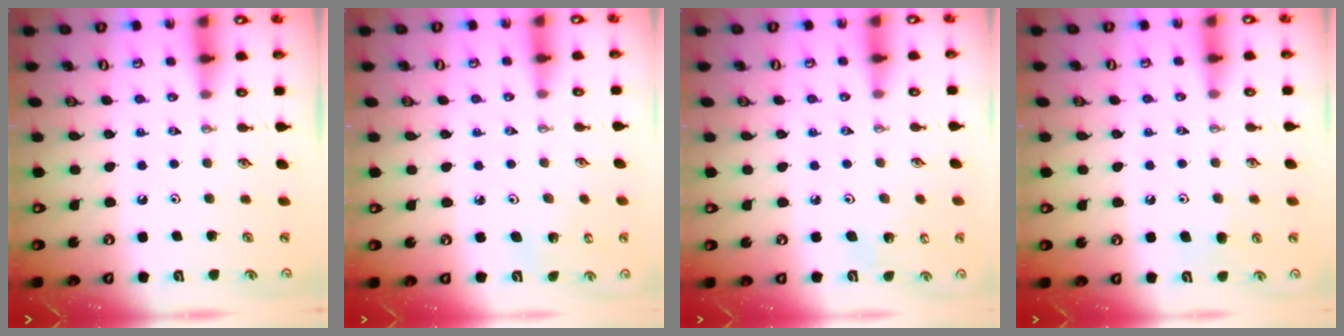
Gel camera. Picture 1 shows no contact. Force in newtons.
{"total": 1.8, "press": 1.8, "slide": 0.1}
{"total": 2.9, "press": 2.8, "slide": 1.0}
{"total": 5.5, "press": 5.4, "slide": 1.2}